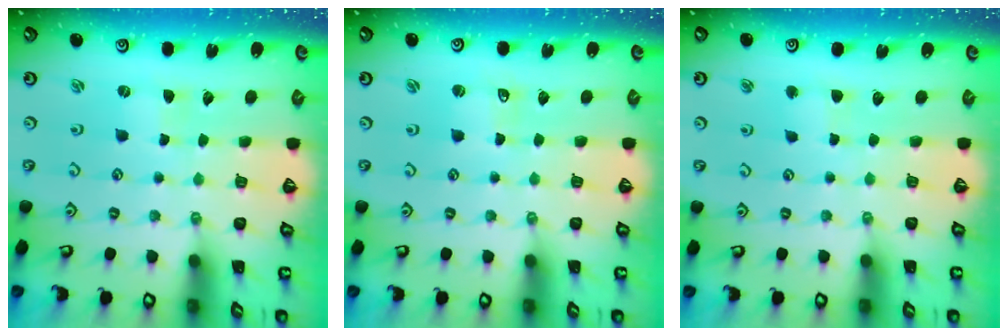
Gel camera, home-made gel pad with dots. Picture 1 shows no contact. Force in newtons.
{"total": 0.7, "press": 0.7, "slide": 0.1}
{"total": 2.8, "press": 2.8, "slide": 0.3}